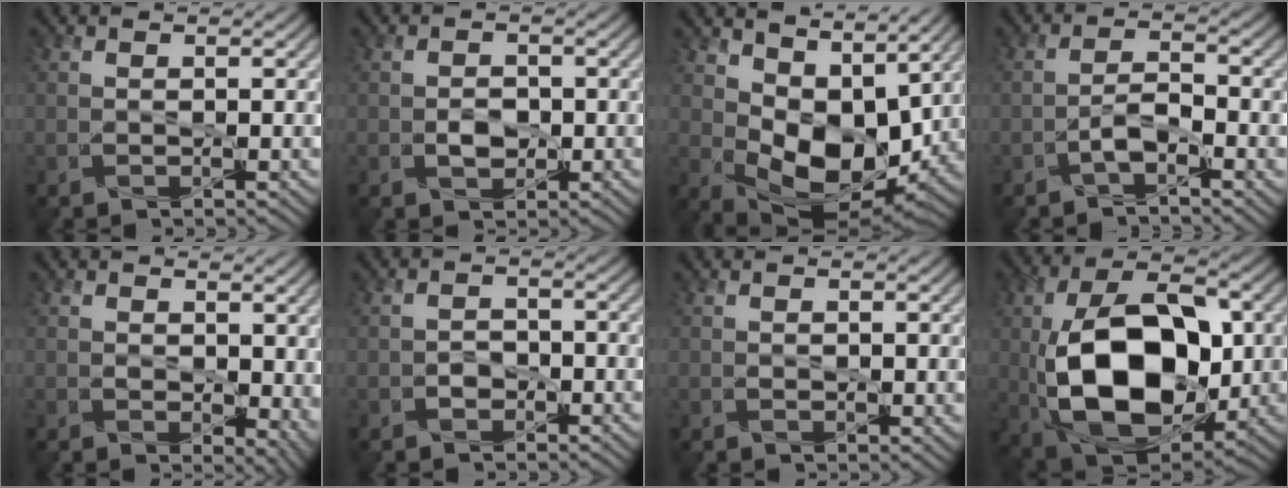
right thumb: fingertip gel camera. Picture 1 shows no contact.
{"total": 1.6, "force": [-0.6, 0.8, 1.2], "torque": [-0.018, -0.003, -0.014]}
{"total": 11.2, "force": [1.5, 6.8, 8.8], "torque": [-0.162, -0.028, 0.043]}
{"total": 2.3, "force": [-1.7, -0.3, 1.5], "torque": [-0.027, 0.009, -0.030]}
{"total": 7.2, "force": [1.4, 4.5, 5.4], "torque": [-0.070, -0.018, 0.033]}
{"total": 0.9, "force": [-0.9, 0.1, 0.3], "torque": [0.005, 0.004, -0.016]}
{"total": 1.8, "force": [0.7, 1.0, 1.3], "torque": [-0.028, -0.008, 0.011]}
{"total": 15.8, "force": [-1.2, 9.0, 13.0], "torque": [-0.247, -0.004, -0.017]}